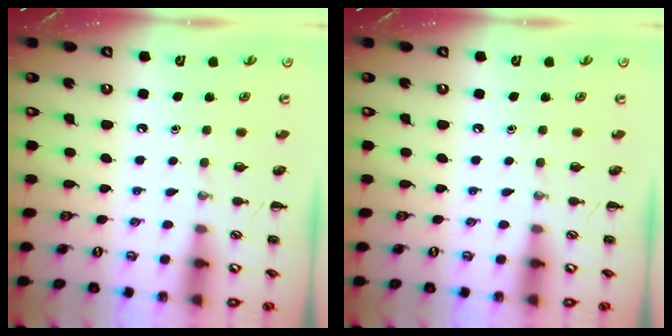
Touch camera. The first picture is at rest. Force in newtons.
{"total": 0.0}